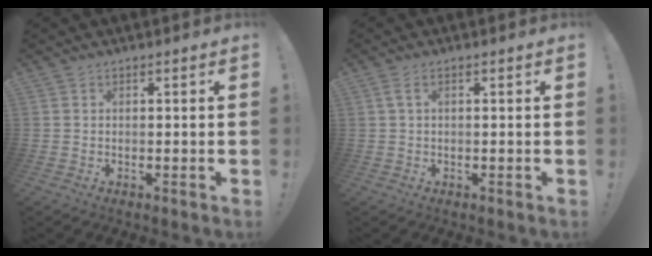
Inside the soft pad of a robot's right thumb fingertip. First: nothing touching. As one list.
[{"total": 1.9, "force": [0.4, 0.4, 1.9], "torque": [-0.035, 0.002, 0.008]}]